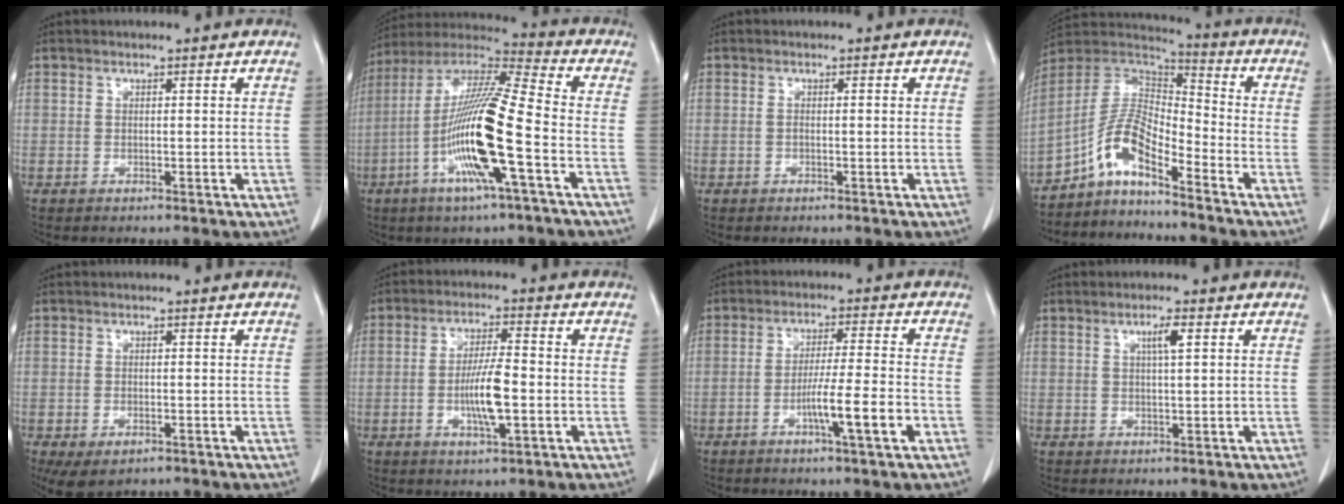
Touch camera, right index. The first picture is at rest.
{"total": 17.5, "force": [-5.1, 0.5, 16.8], "torque": [-0.335, -0.007, -0.104]}
{"total": 0.7, "force": [-0.1, 0.1, 0.7], "torque": [-0.014, 0.002, 0.001]}
{"total": 9.3, "force": [-6.2, 2.2, 6.6], "torque": [-0.140, 0.024, -0.121]}
{"total": 4.7, "force": [-2.7, 2.7, 2.8], "torque": [-0.050, -0.009, -0.037]}
{"total": 7.4, "force": [-1.5, 1.2, 7.1], "torque": [-0.135, -0.001, -0.027]}
{"total": 7.7, "force": [-3.0, -0.5, 7.1], "torque": [-0.118, -0.008, -0.053]}
{"total": 2.6, "force": [1.0, 0.1, 2.4], "torque": [-0.042, 0.000, 0.016]}